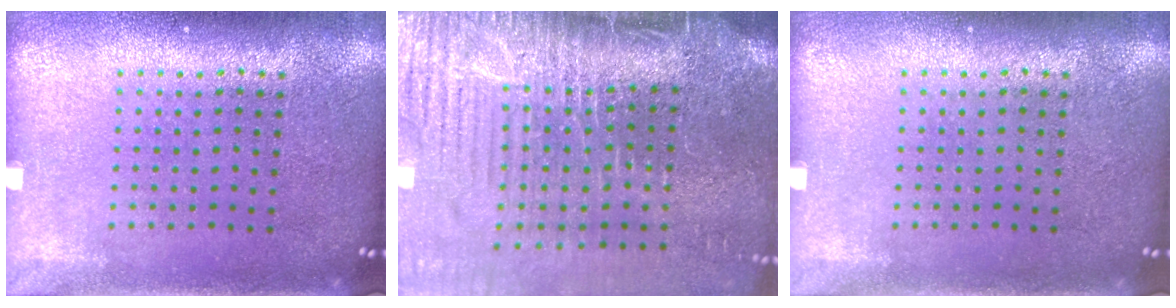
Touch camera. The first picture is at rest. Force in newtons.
{"total": 5.0, "press": 4.3, "slide": 2.6}
{"total": 0.0}